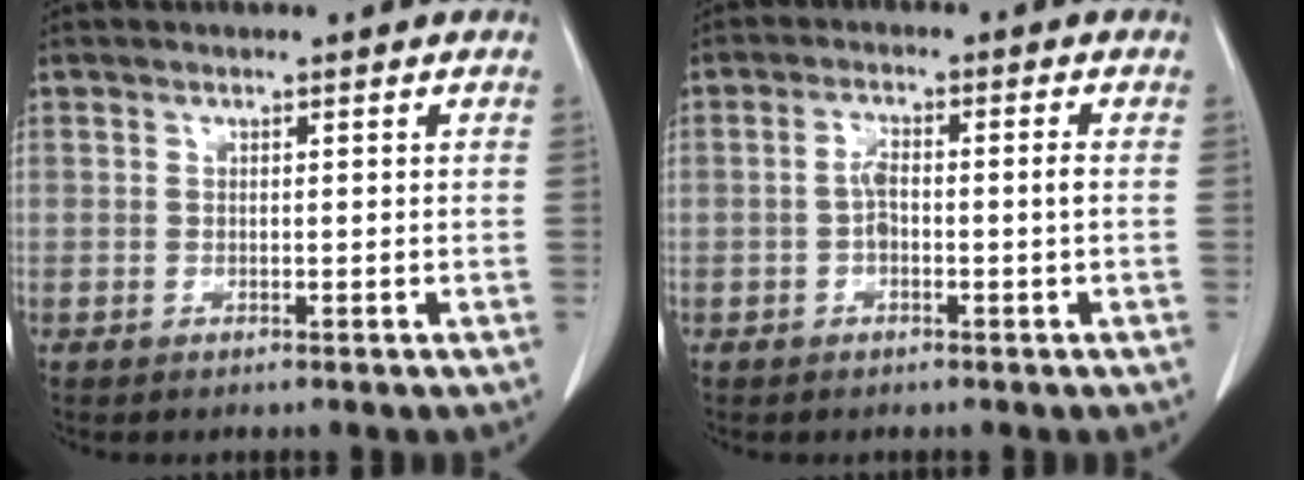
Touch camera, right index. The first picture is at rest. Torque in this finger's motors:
{"motor_torque": [0.55, -0.15, 0.10, 0.05]}